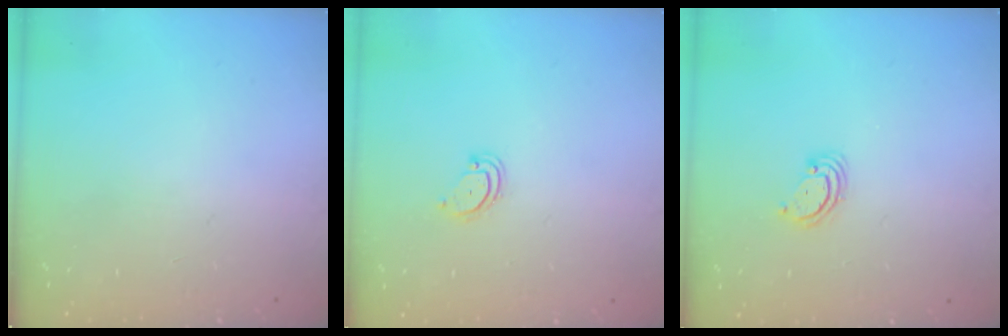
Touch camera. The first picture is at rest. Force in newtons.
{"total": 3.1, "press": 3.1, "slide": 0.3}
{"total": 3.0, "press": 3.0, "slide": 0.3}